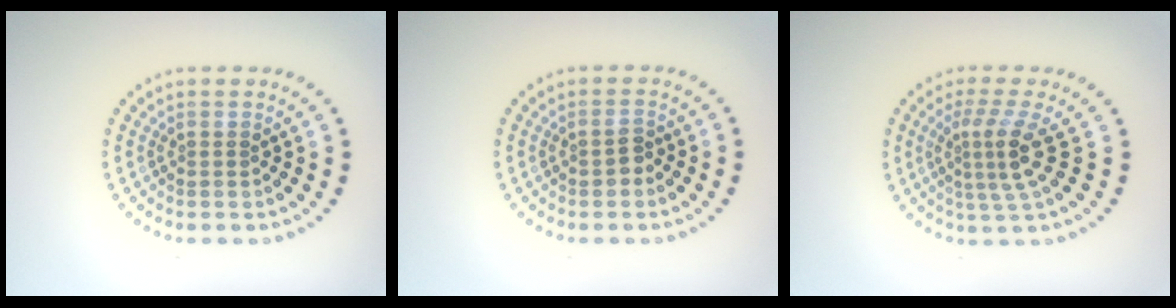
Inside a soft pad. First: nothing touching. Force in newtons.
{"total": 1.3, "press": 1.3, "slide": 0.3}
{"total": 3.6, "press": 2.4, "slide": 2.7}